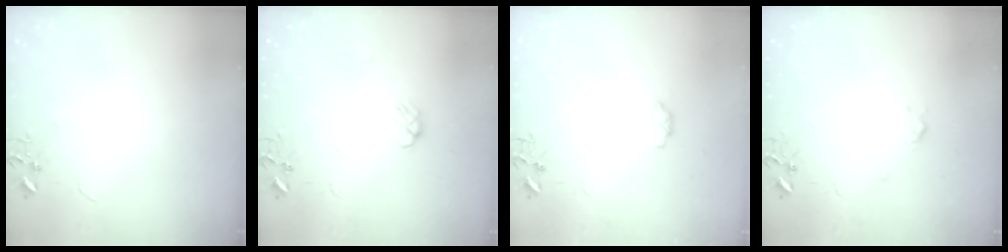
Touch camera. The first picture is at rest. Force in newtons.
{"total": 4.4, "press": 4.3, "slide": 0.7}
{"total": 3.8, "press": 3.8, "slide": 0.6}
{"total": 3.5, "press": 3.5, "slide": 0.7}